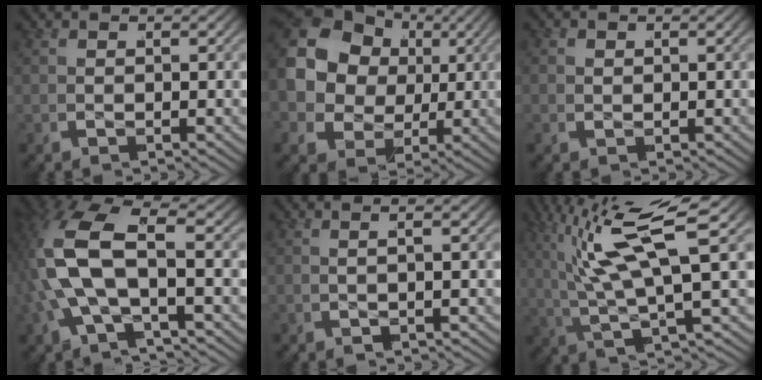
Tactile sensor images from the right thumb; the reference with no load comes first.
{"total": 13.7, "force": [1.8, 10.7, 8.4], "torque": [-0.214, -0.014, 0.026]}
{"total": 0.6, "force": [0.0, 0.6, 0.1], "torque": [-0.005, -0.003, 0.002]}
{"total": 10.5, "force": [-1.1, 6.5, 8.1], "torque": [-0.225, -0.018, -0.020]}
{"total": 1.3, "force": [-0.3, -1.3, 0.2], "torque": [-0.005, 0.019, -0.009]}
{"total": 7.6, "force": [1.1, 2.9, 6.9], "torque": [-0.151, 0.004, 0.016]}